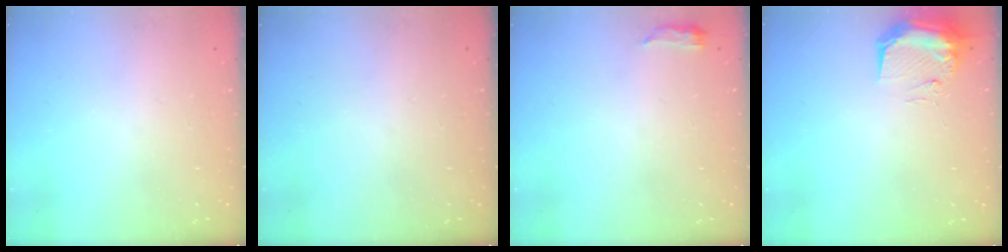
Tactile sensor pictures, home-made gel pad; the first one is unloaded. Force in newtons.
{"total": 0.0}
{"total": 3.3, "press": 3.1, "slide": 1.2}
{"total": 9.4, "press": 9.3, "slide": 0.9}